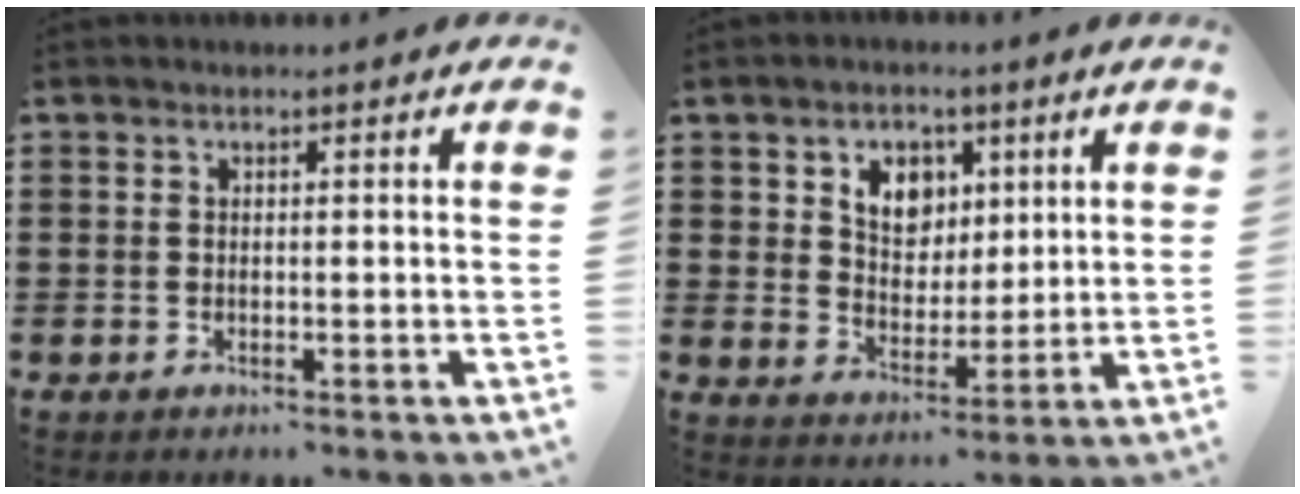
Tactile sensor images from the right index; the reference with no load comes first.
{"total": 5.9, "force": [3.1, 4.5, 2.3], "torque": [-0.053, 0.008, 0.053]}